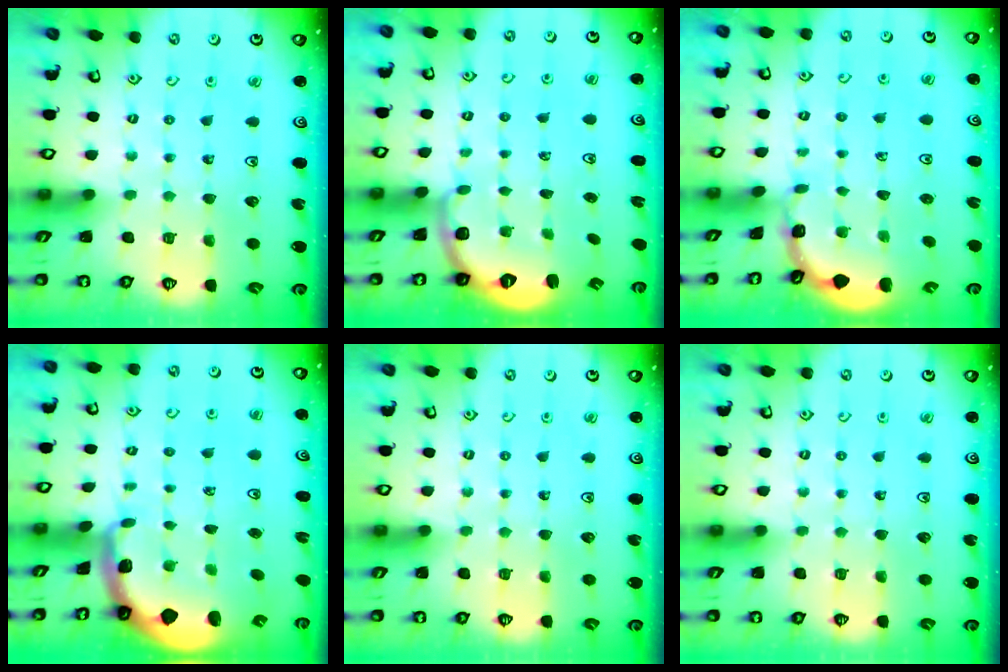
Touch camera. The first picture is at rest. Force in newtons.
{"total": 2.6, "press": 1.5, "slide": 2.1}
{"total": 1.2, "press": 1.2, "slide": 0.2}
{"total": 1.9, "press": 1.9, "slide": 0.4}
{"total": 0.0}
{"total": 0.0}